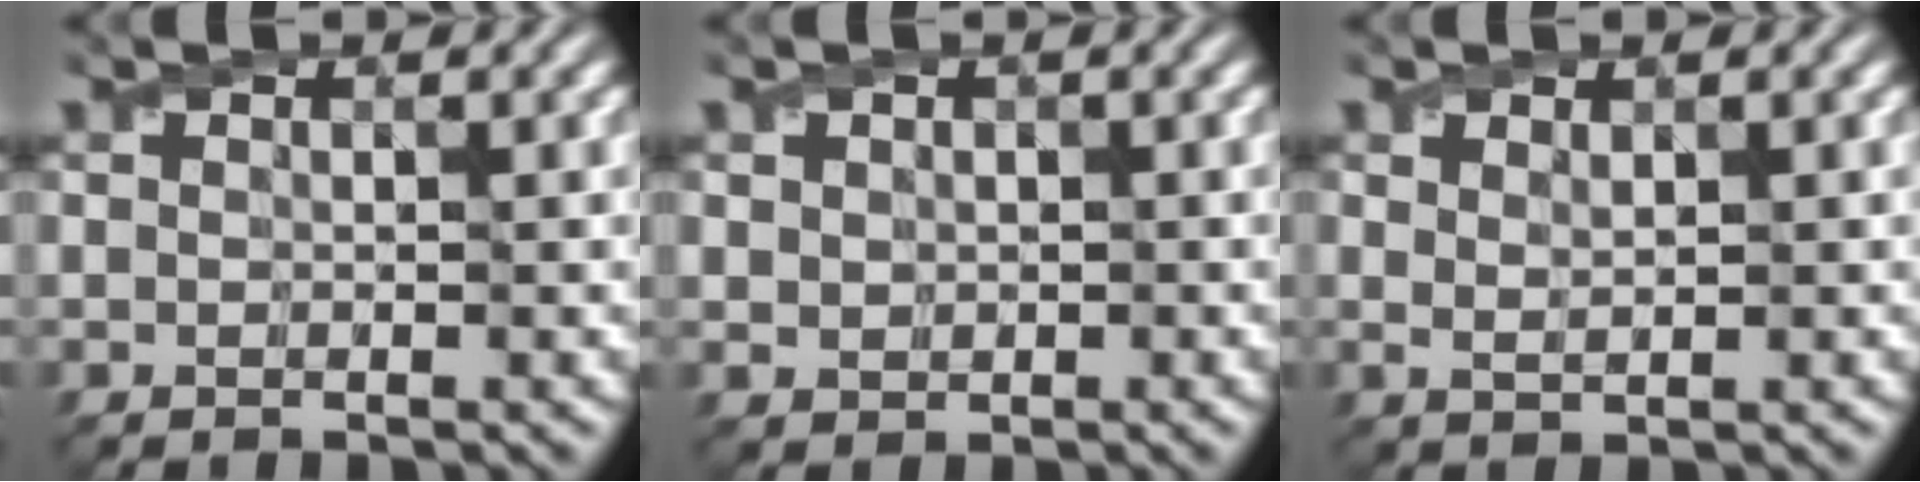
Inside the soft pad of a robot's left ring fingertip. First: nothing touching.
{"total": 1.4, "force": [0.3, 1.3, 0.4], "torque": [-0.005, -0.005, 0.008]}
{"total": 1.1, "force": [0.8, 0.4, 0.8], "torque": [-0.017, -0.003, 0.017]}